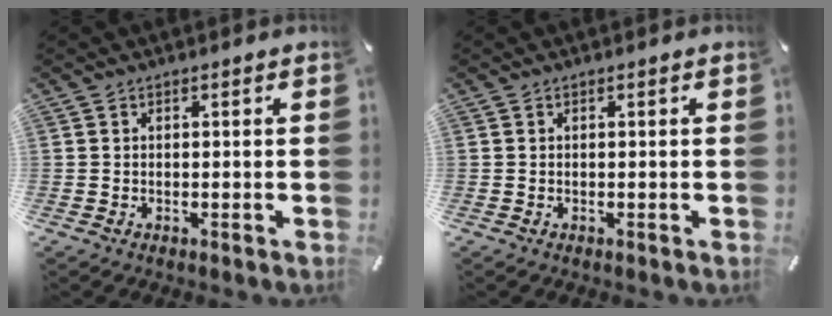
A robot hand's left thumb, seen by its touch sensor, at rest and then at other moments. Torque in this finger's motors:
{"motor_torque": [0.01, 0.01, -0.04, 0.00, -0.01]}